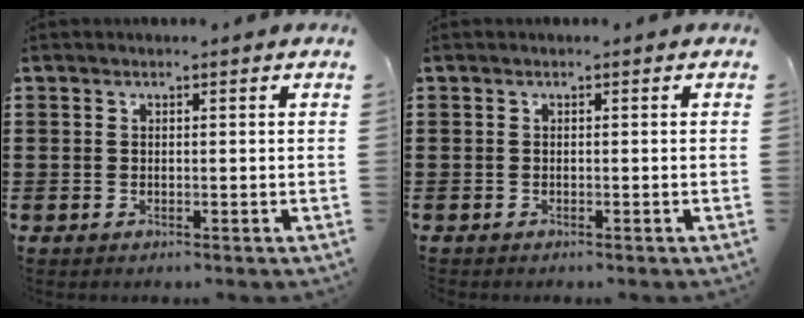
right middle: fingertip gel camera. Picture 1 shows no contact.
{"total": 0.0}